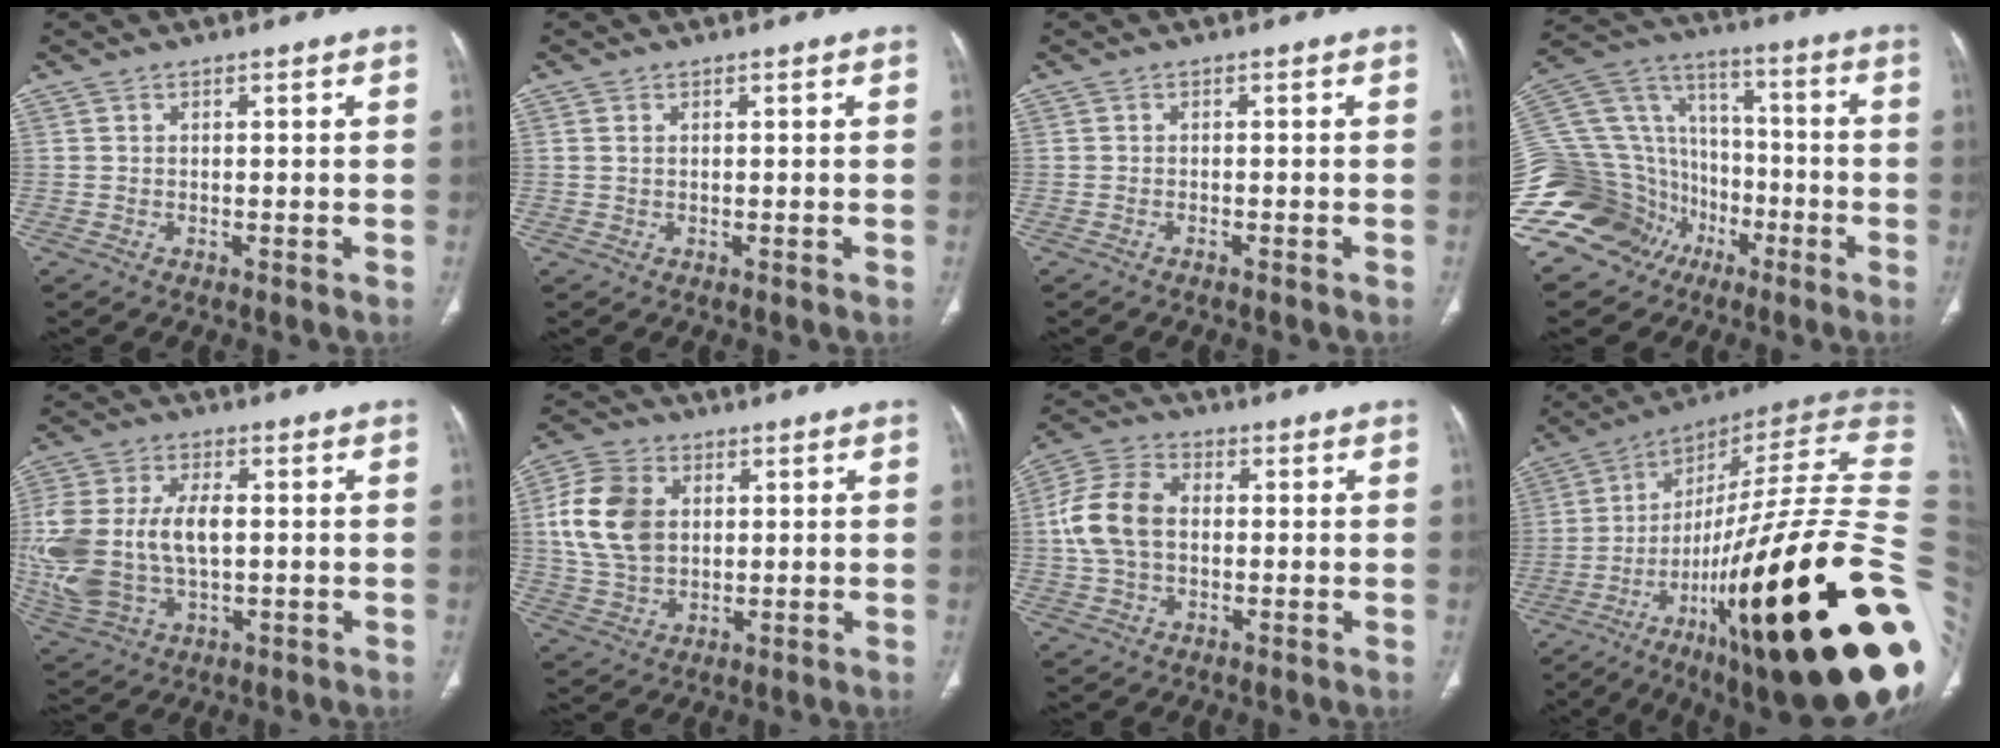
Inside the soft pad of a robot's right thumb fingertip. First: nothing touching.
{"total": 0.9, "force": [0.3, 0.6, 0.6], "torque": [-0.016, 0.002, 0.010]}
{"total": 1.0, "force": [-0.8, 0.2, 0.6], "torque": [-0.016, 0.004, -0.007]}
{"total": 31.1, "force": [-14.4, 23.5, 14.3], "torque": [-0.355, 0.080, -0.249]}
{"total": 19.4, "force": [0.1, 11.7, 15.5], "torque": [-0.369, 0.000, 0.016]}
{"total": 13.6, "force": [2.5, 9.9, 9.1], "torque": [-0.168, 0.002, 0.049]}
{"total": 11.3, "force": [0.4, 7.8, 8.1], "torque": [-0.164, 0.025, 0.002]}
{"total": 45.0, "force": [-9.3, 10.2, 42.9], "torque": [-0.542, 0.058, -0.145]}